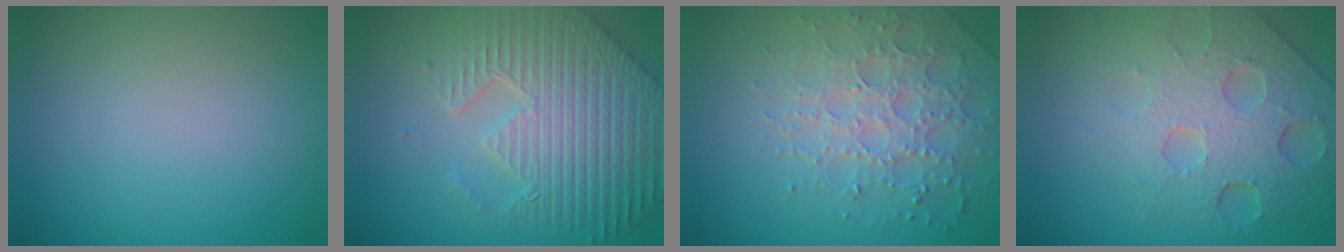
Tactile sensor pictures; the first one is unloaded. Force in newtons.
{"total": 8.8, "press": 6.3, "slide": 6.1}
{"total": 4.3, "press": 4.2, "slide": 0.9}
{"total": 8.3, "press": 5.5, "slide": 6.2}